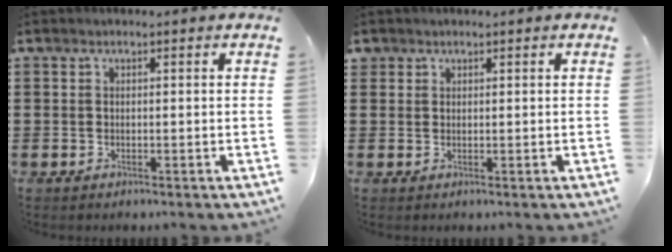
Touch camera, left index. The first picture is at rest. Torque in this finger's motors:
{"motor_torque": [0.33, -0.46, -0.05, -0.02]}